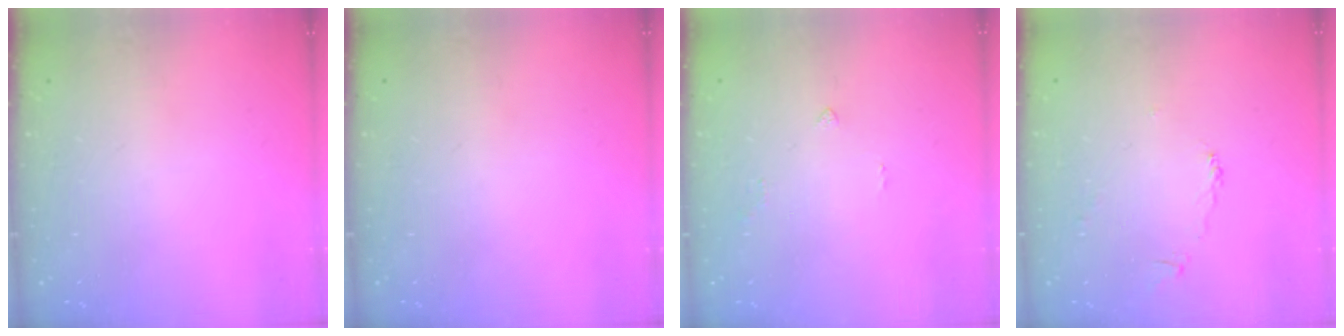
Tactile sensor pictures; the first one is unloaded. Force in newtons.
{"total": 0.0}
{"total": 1.6, "press": 1.5, "slide": 0.6}
{"total": 1.8, "press": 1.8, "slide": 0.4}